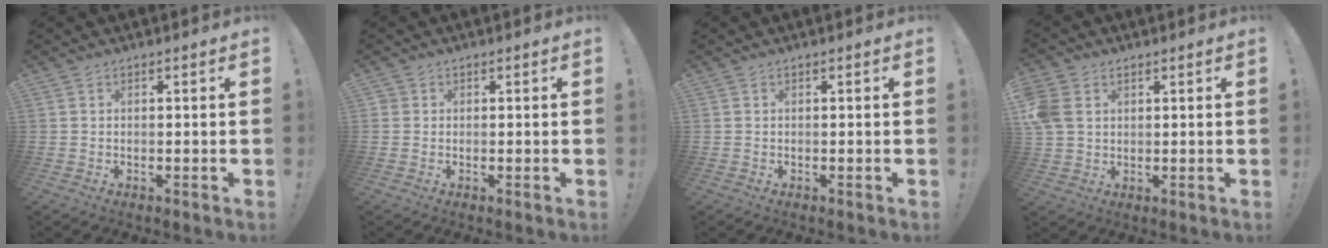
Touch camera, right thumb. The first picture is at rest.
{"total": 1.1, "force": [0.3, 1.0, 0.4], "torque": [-0.014, 0.006, 0.007]}
{"total": 0.0}
{"total": 7.9, "force": [2.2, 6.0, 4.7], "torque": [-0.099, 0.001, 0.047]}